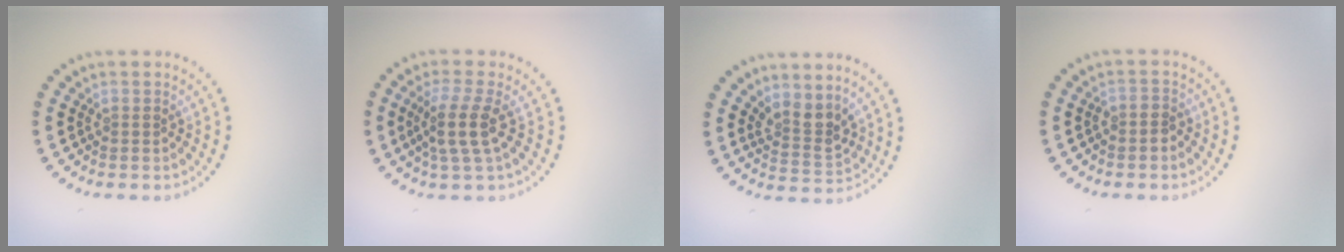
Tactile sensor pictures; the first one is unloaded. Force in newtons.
{"total": 3.5, "press": 2.7, "slide": 2.2}
{"total": 2.6, "press": 2.2, "slide": 1.5}
{"total": 1.0, "press": 0.7, "slide": 0.6}